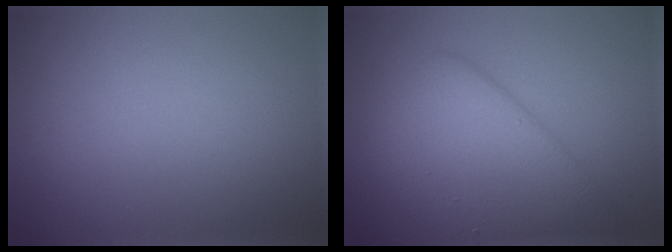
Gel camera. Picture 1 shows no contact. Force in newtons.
{"total": 7.5, "press": 7.5, "slide": 0.3}